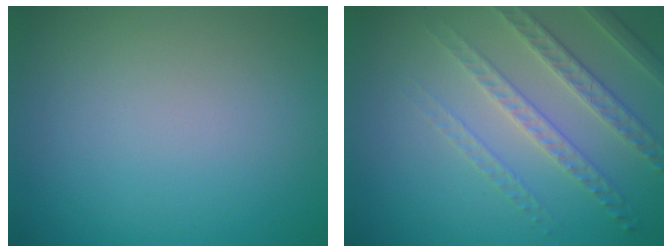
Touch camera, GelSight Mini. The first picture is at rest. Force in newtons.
{"total": 4.6, "press": 3.4, "slide": 3.2}